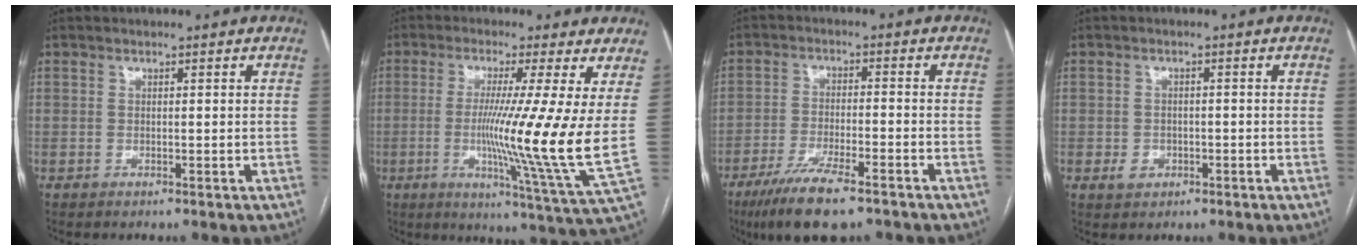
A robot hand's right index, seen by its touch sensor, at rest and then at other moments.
{"total": 14.6, "force": [0.6, -2.2, 14.4], "torque": [-0.235, -0.040, 0.001]}
{"total": 10.5, "force": [-7.4, 1.8, 7.2], "torque": [-0.128, -0.023, -0.123]}
{"total": 2.4, "force": [-0.8, 2.1, 0.9], "torque": [-0.006, 0.006, -0.004]}